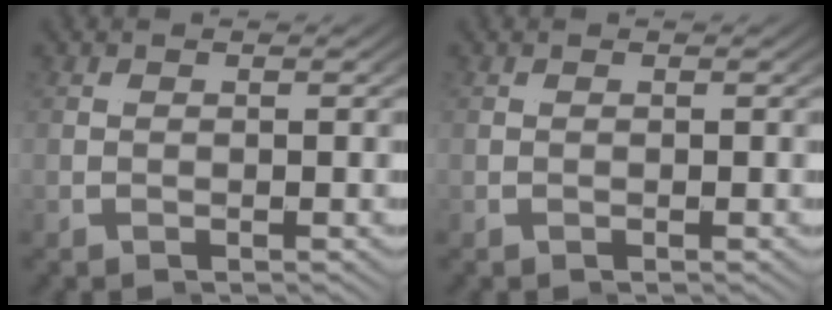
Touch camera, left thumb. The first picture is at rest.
{"total": 0.0}